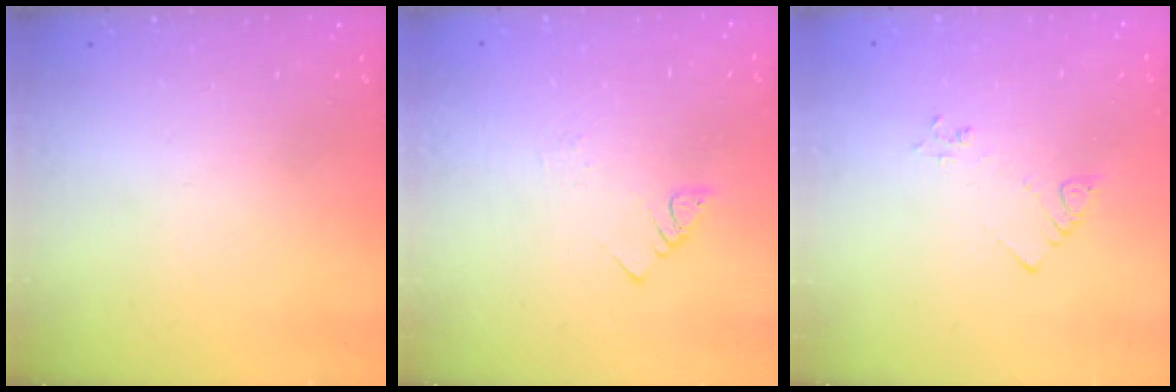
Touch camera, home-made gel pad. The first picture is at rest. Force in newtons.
{"total": 2.5, "press": 2.5, "slide": 0.4}
{"total": 2.6, "press": 2.6, "slide": 0.3}